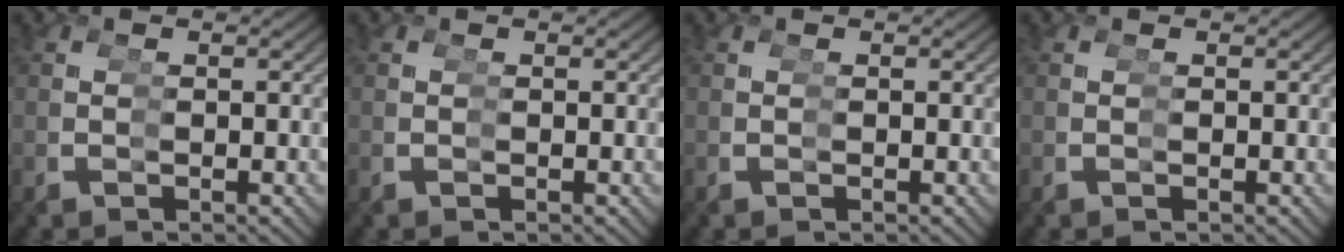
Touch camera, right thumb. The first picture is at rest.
{"total": 0.0}
{"total": 0.0}
{"total": 0.0}